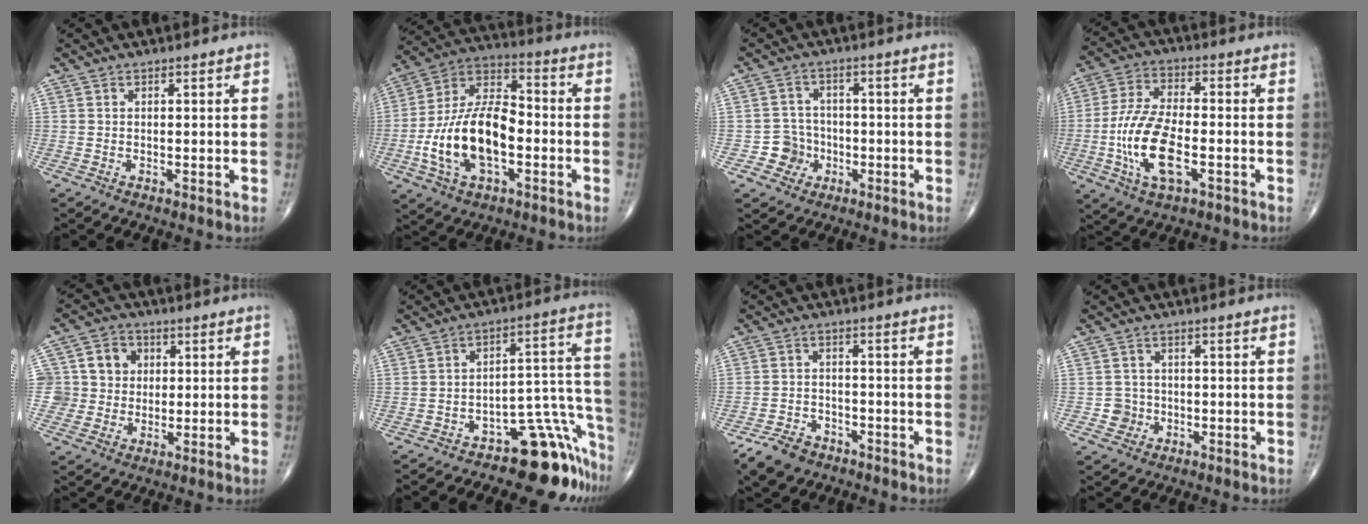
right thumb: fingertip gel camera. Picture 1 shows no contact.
{"total": 18.6, "force": [-4.0, 9.9, 15.2], "torque": [-0.281, 0.036, -0.073]}
{"total": 5.1, "force": [-1.8, 4.7, 0.6], "torque": [0.025, 0.016, -0.033]}
{"total": 13.7, "force": [-3.5, 6.0, 11.8], "torque": [-0.244, 0.013, -0.066]}
{"total": 9.2, "force": [1.4, 8.8, 2.4], "torque": [-0.003, 0.012, 0.022]}
{"total": 15.0, "force": [-11.1, 5.9, 8.2], "torque": [-0.027, 0.143, -0.157]}
{"total": 6.4, "force": [-4.5, 3.9, 2.2], "torque": [-0.035, 0.016, -0.081]}
{"total": 3.1, "force": [-0.9, 3.0, 0.2], "torque": [0.017, 0.010, -0.018]}